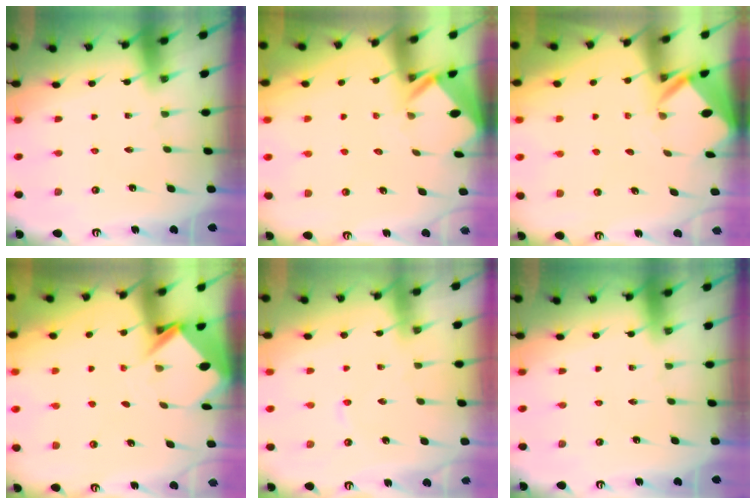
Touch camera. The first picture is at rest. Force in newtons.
{"total": 2.9, "press": 2.9, "slide": 0.3}
{"total": 3.3, "press": 3.3, "slide": 0.1}
{"total": 3.8, "press": 3.8, "slide": 0.2}
{"total": 1.7, "press": 1.7, "slide": 0.3}
{"total": 0.0}